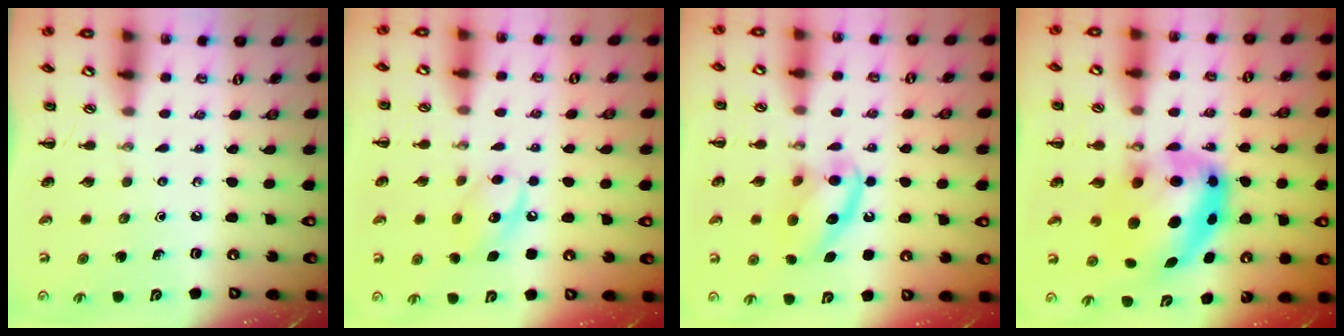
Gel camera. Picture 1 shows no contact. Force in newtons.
{"total": 9.2, "press": 9.2, "slide": 1.0}
{"total": 13.5, "press": 13.3, "slide": 1.9}
{"total": 9.0, "press": 8.7, "slide": 2.3}